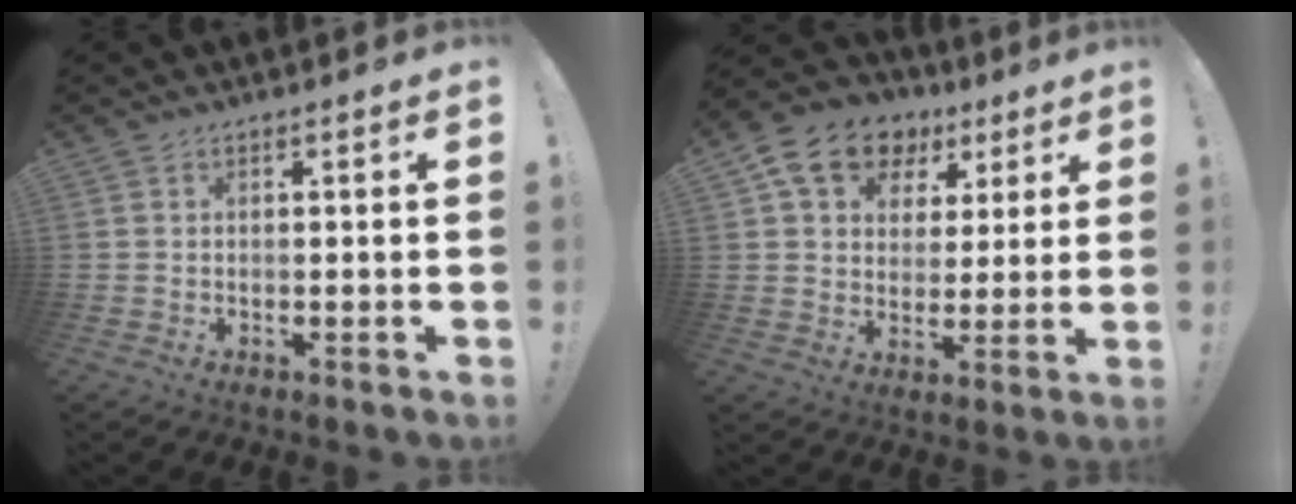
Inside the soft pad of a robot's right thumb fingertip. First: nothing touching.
{"total": 14.1, "force": [7.4, 10.5, 5.8], "torque": [-0.095, -0.031, 0.142]}